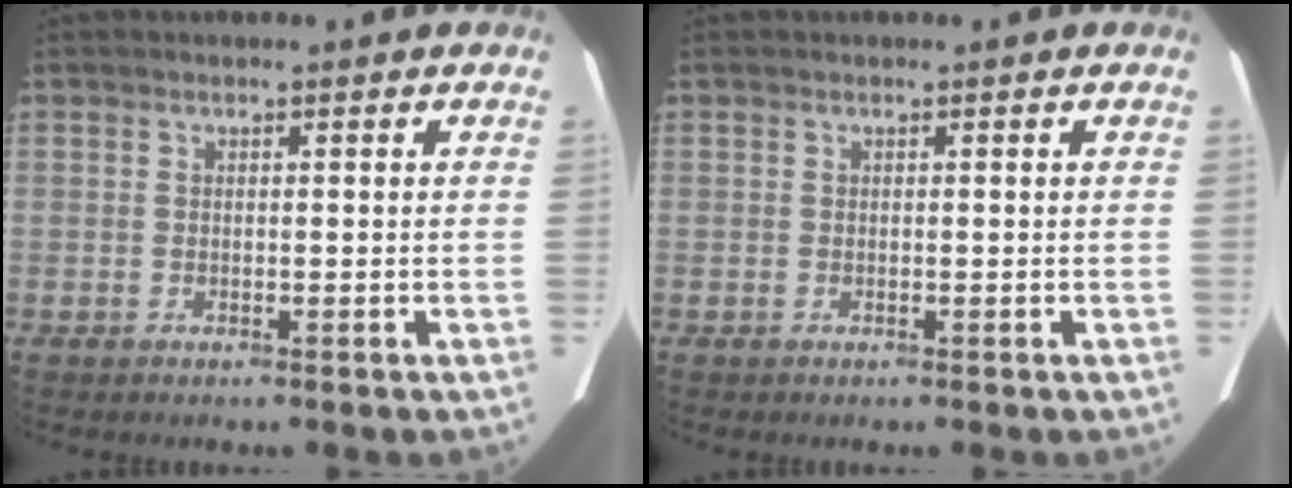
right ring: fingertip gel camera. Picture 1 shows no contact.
{"total": 0.0}